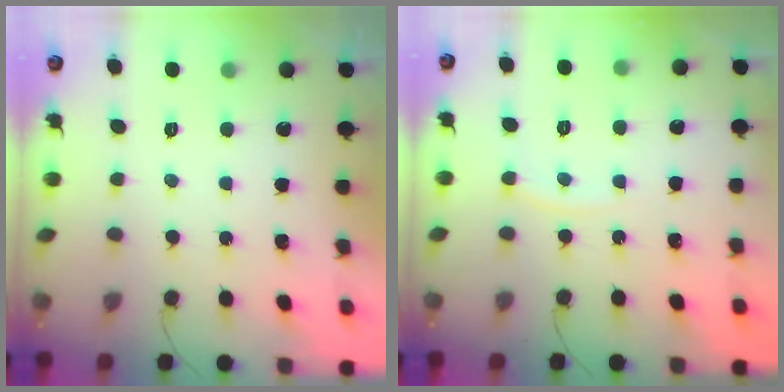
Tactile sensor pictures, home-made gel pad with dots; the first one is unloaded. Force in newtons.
{"total": 4.6, "press": 4.6, "slide": 0.7}